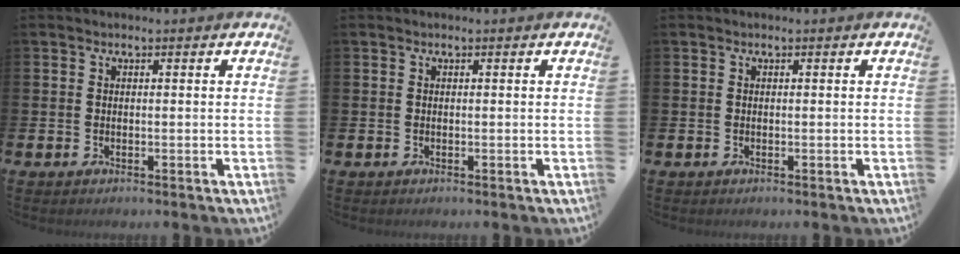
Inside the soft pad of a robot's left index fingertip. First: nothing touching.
{"total": 0.0}
{"total": 0.0}